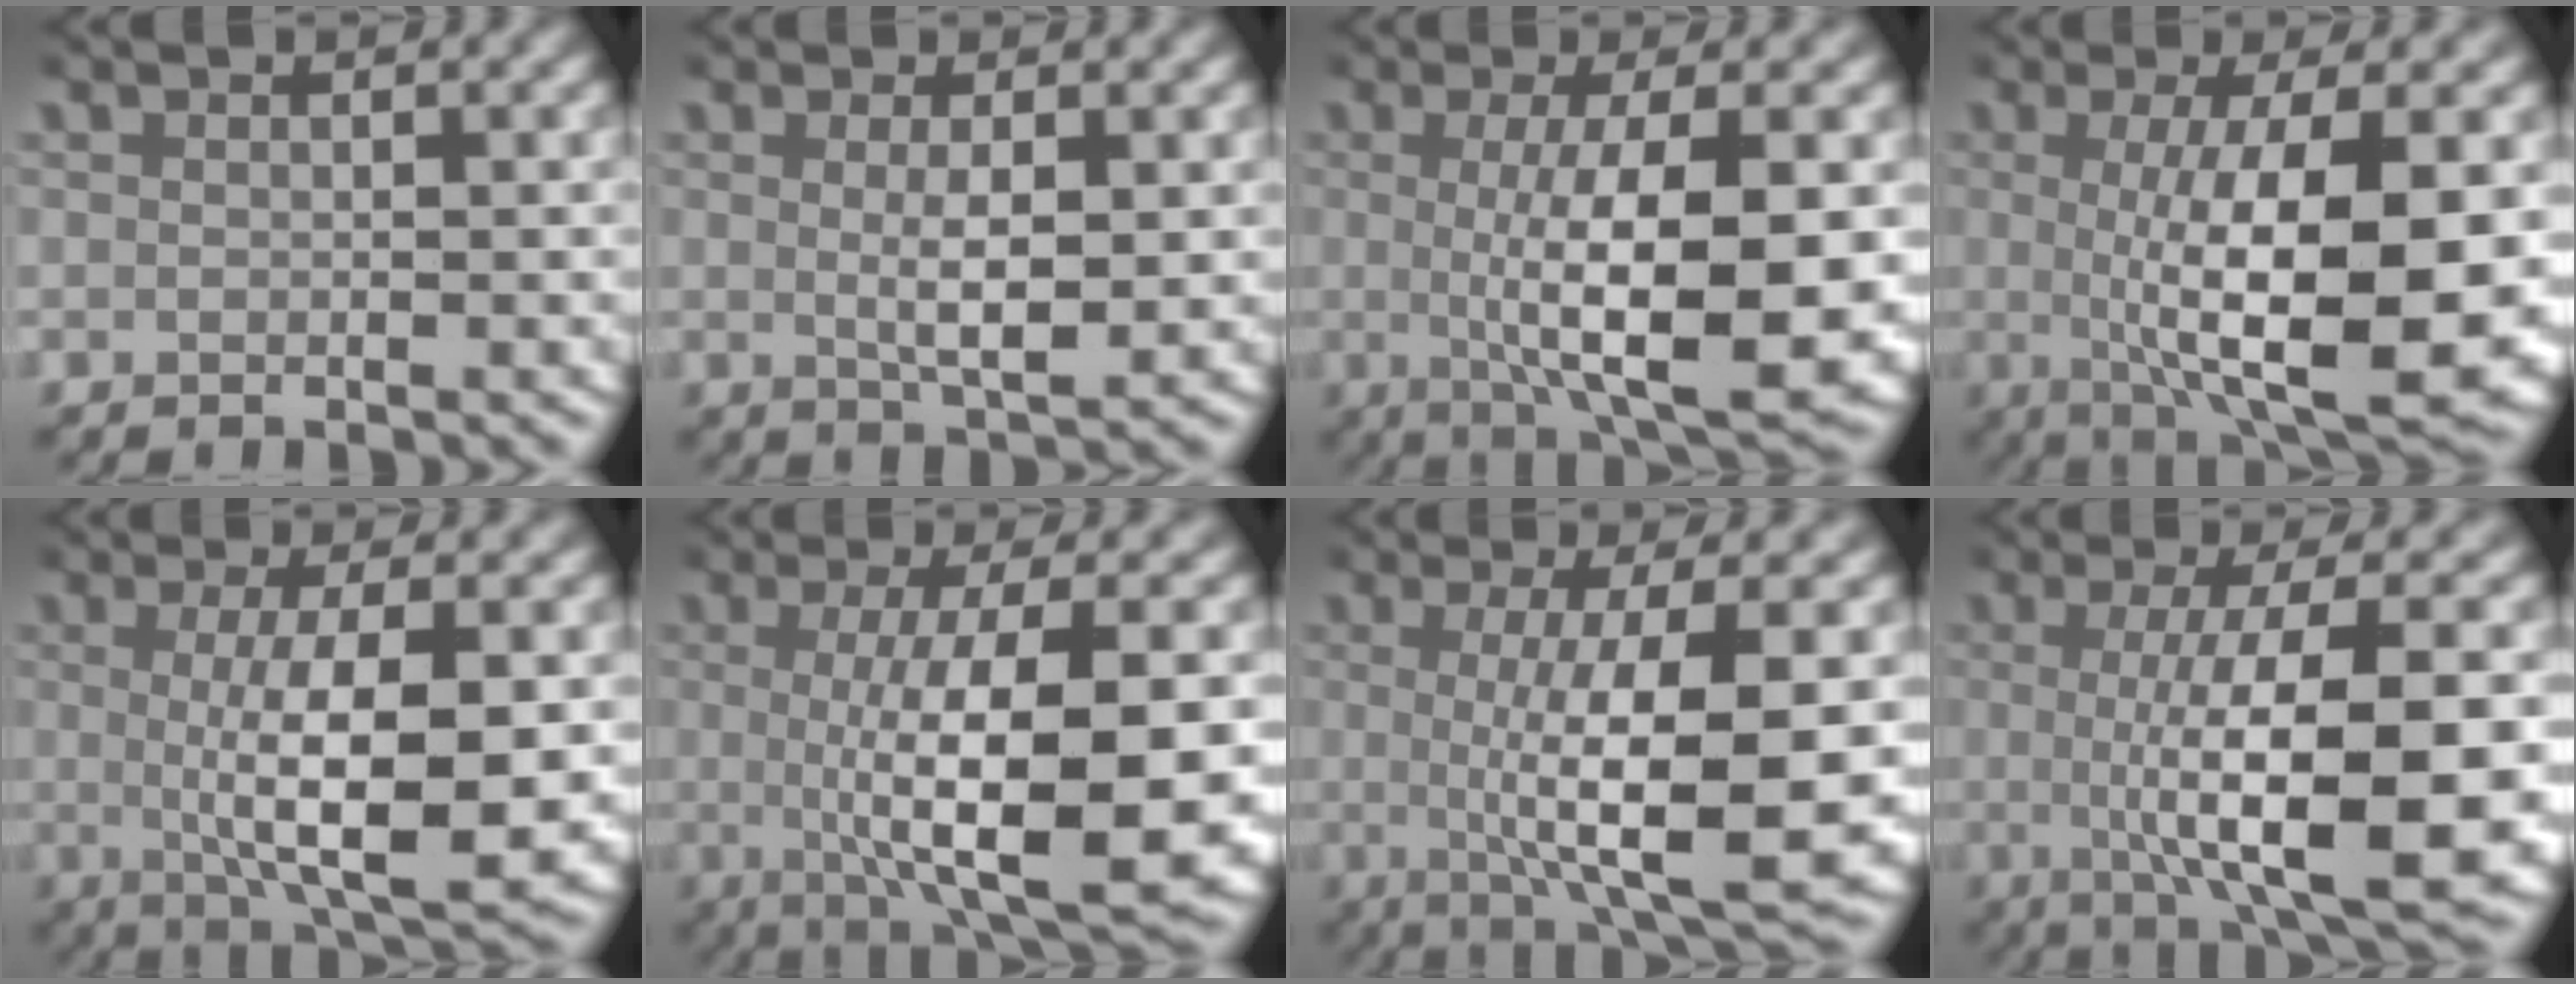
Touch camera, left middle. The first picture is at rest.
{"total": 2.7, "force": [0.4, 0.6, 2.6], "torque": [-0.047, -0.010, 0.011]}
{"total": 9.1, "force": [-0.5, 2.3, 8.8], "torque": [-0.139, -0.013, 0.001]}
{"total": 11.5, "force": [-0.6, 3.0, 11.0], "torque": [-0.164, -0.014, 0.002]}
{"total": 8.1, "force": [-0.3, 2.2, 7.8], "torque": [-0.124, -0.014, 0.003]}
{"total": 10.2, "force": [-0.7, 2.5, 9.9], "torque": [-0.152, -0.011, -0.003]}
{"total": 9.4, "force": [-0.2, 1.9, 9.2], "torque": [-0.141, -0.008, 0.003]}
{"total": 9.9, "force": [-1.1, 2.1, 9.6], "torque": [-0.144, -0.006, -0.011]}